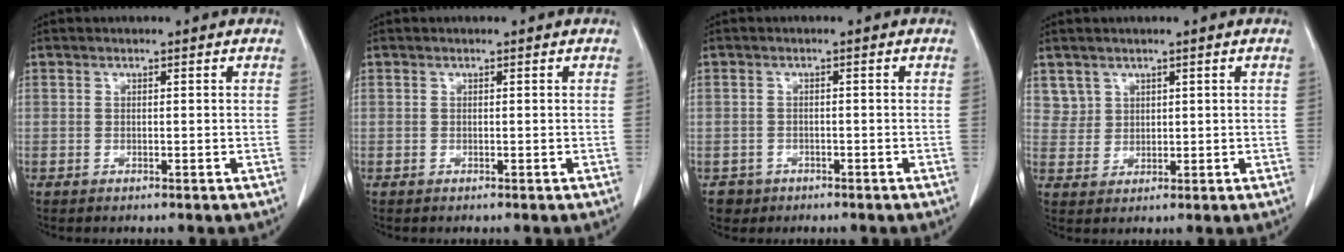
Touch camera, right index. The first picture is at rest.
{"total": 0.0}
{"total": 2.4, "force": [-1.2, 2.1, -0.3], "torque": [0.005, 0.010, -0.018]}
{"total": 3.6, "force": [2.2, 2.8, -0.2], "torque": [0.016, 0.001, 0.044]}